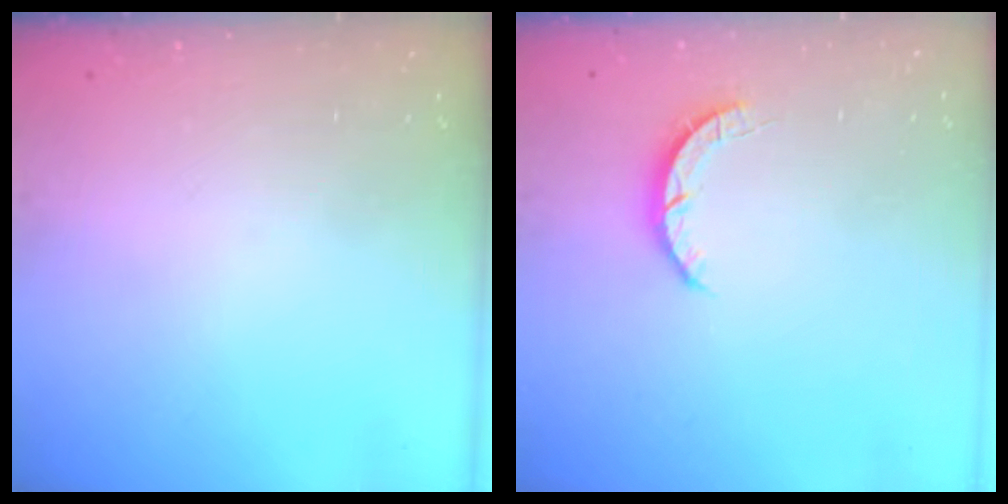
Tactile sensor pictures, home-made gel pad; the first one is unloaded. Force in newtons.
{"total": 2.7, "press": 2.7, "slide": 0.4}